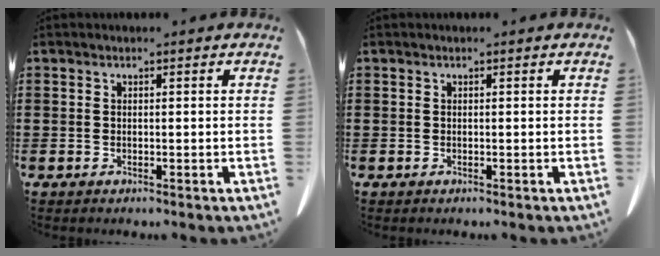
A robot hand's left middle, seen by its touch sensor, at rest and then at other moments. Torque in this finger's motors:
{"motor_torque": [-0.28, -0.08, -0.01, 0.00]}